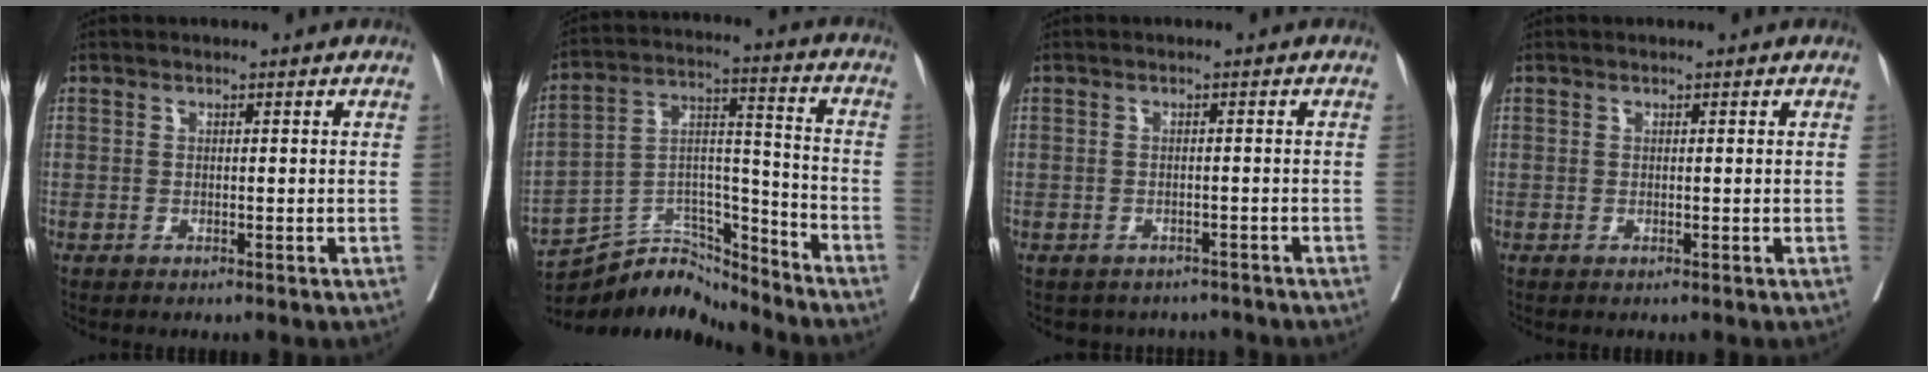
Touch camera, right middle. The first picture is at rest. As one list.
[{"total": 12.1, "force": [-11.9, 1.9, 1.3], "torque": [-0.014, 0.046, -0.214]}, {"total": 5.2, "force": [-4.7, 2.2, 0.1], "torque": [0.008, 0.013, -0.052]}, {"total": 0.0}]